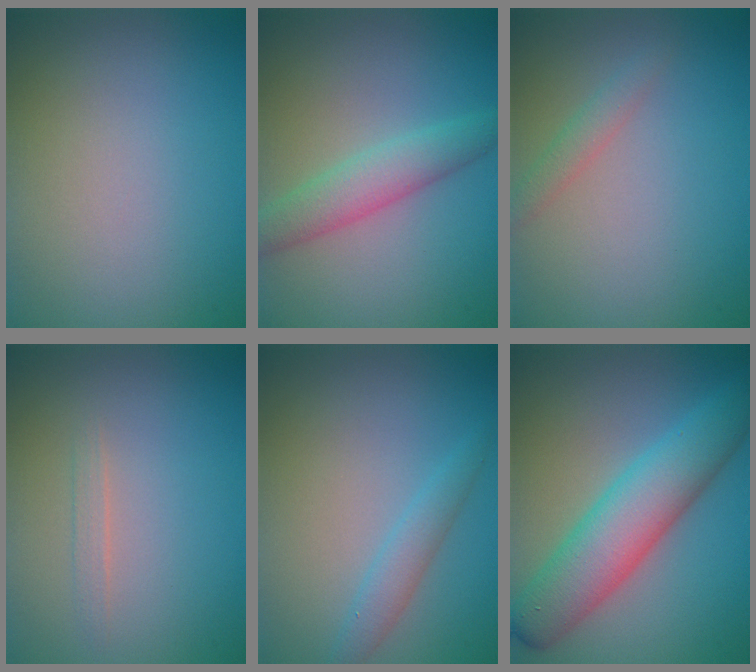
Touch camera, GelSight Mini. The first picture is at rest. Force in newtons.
{"total": 3.6, "press": 3.6, "slide": 0.3}
{"total": 1.4, "press": 1.4, "slide": 0.0}
{"total": 0.8, "press": 0.8, "slide": 0.0}
{"total": 2.0, "press": 2.0, "slide": 0.1}
{"total": 7.5, "press": 7.5, "slide": 0.3}